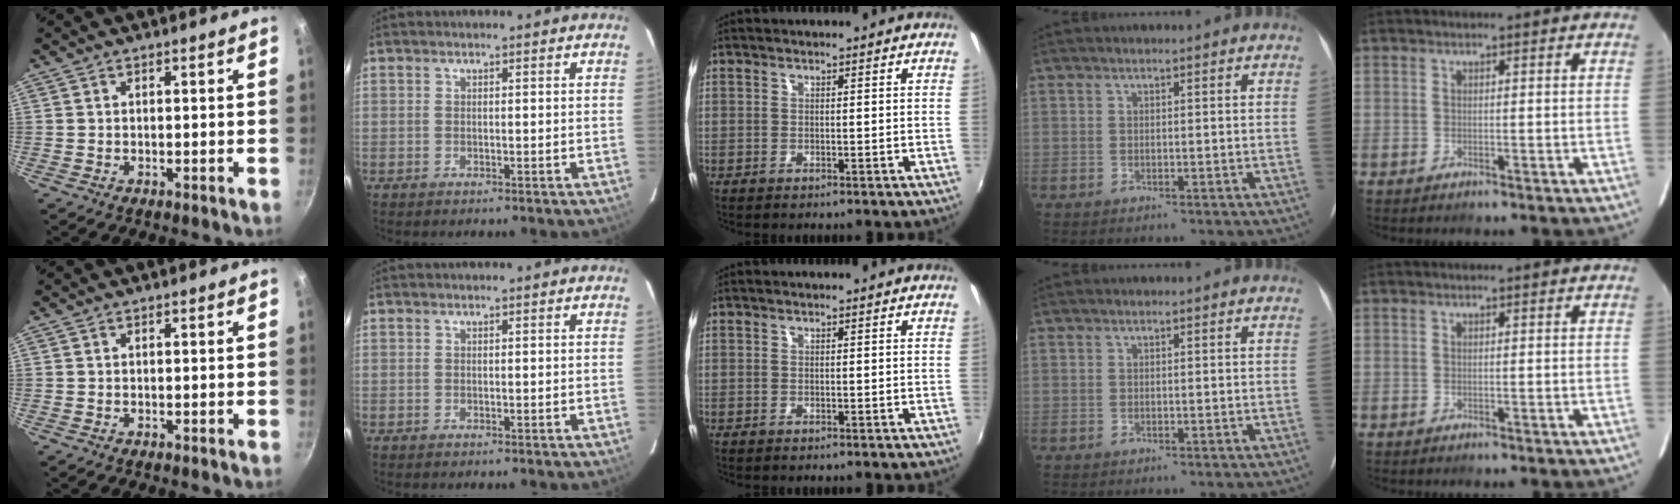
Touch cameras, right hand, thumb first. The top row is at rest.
{}